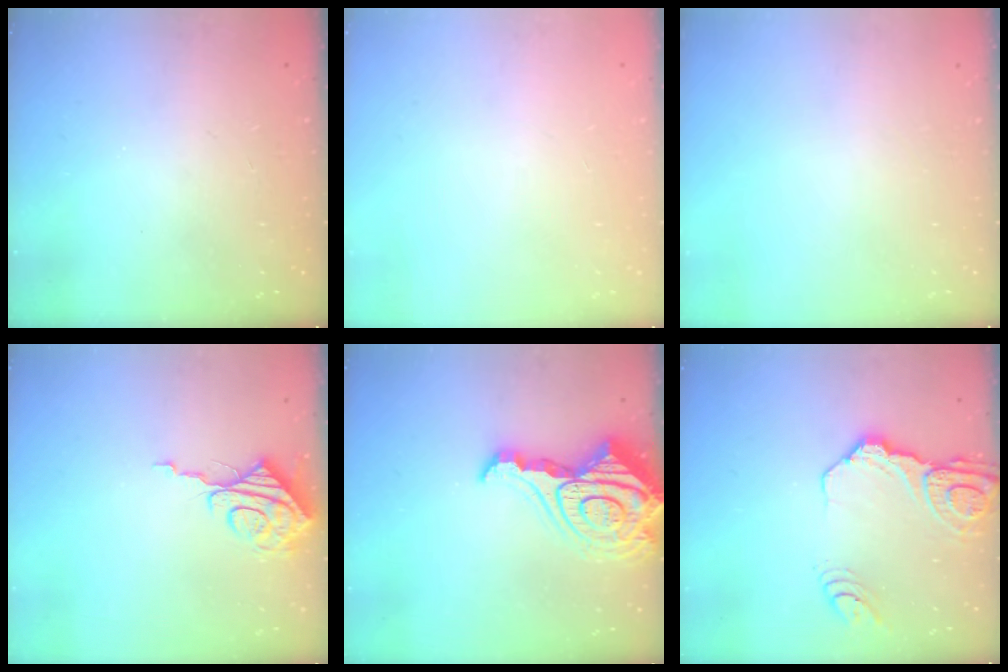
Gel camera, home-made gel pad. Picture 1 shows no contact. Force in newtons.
{"total": 0.0}
{"total": 0.0}
{"total": 8.6, "press": 8.6, "slide": 0.6}
{"total": 20.4, "press": 20.3, "slide": 2.1}
{"total": 13.8, "press": 13.7, "slide": 1.5}